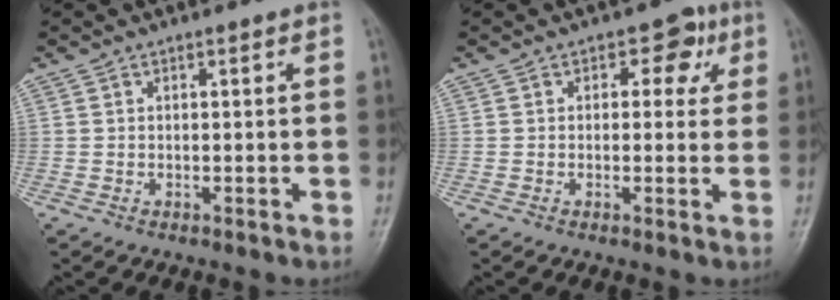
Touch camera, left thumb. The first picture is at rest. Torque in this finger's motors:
{"motor_torque": [-0.11, -0.04, -0.20, -0.04, 0.05]}